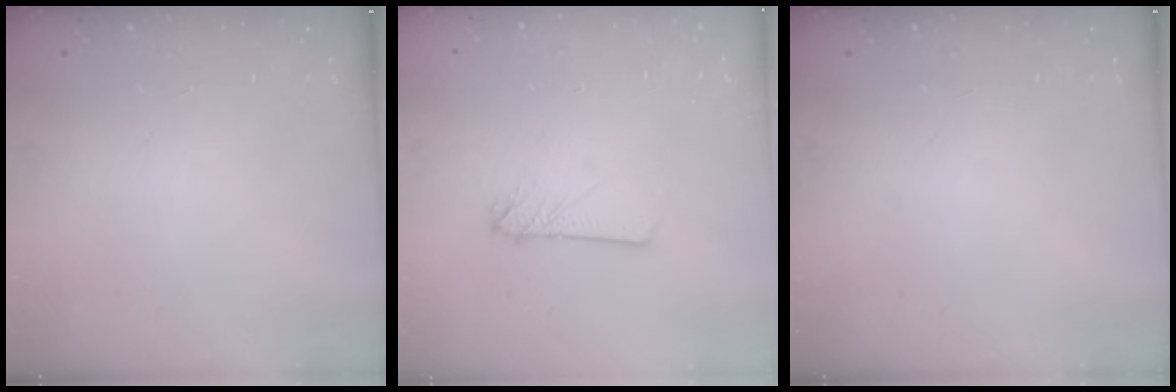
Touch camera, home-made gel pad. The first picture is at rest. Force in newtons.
{"total": 2.9, "press": 2.9, "slide": 0.4}
{"total": 0.0}